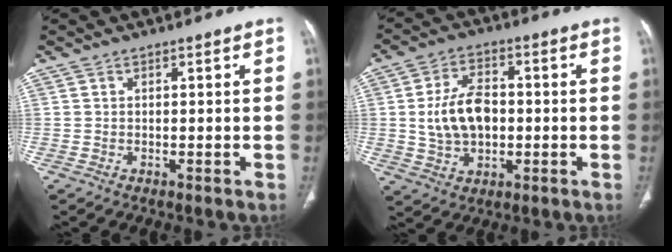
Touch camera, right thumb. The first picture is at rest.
{"total": 10.8, "force": [-0.1, 7.1, 8.2], "torque": [-0.135, 0.011, 0.000]}